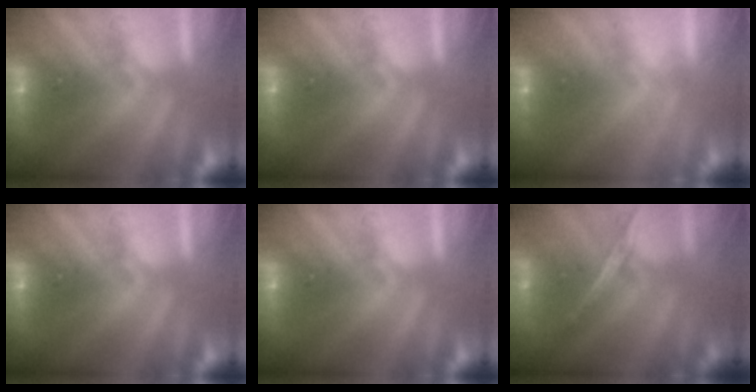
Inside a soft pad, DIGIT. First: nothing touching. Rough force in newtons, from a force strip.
{"total": 0.0}
{"total": 3.6}
{"total": 0.0}
{"total": 0.0}
{"total": 1.7}